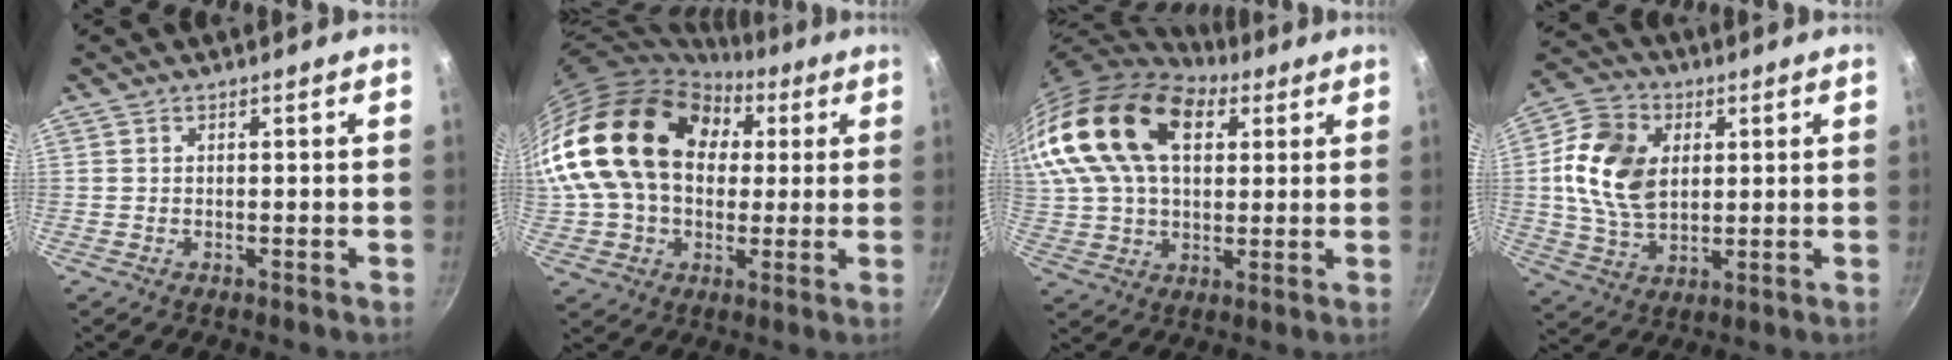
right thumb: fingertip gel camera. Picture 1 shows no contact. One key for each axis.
{"total": 26.1, "fx": 5.0, "fy": 19.0, "fz": 17.2, "tx": -0.324, "ty": 0.046, "tz": 0.084}
{"total": 24.5, "fx": 9.3, "fy": 15.2, "fz": 16.9, "tx": -0.320, "ty": 0.007, "tz": 0.162}
{"total": 14.5, "fx": 2.5, "fy": 10.1, "fz": 10.0, "tx": -0.170, "ty": -0.003, "tz": 0.042}